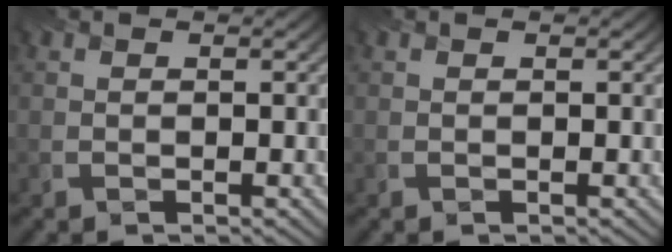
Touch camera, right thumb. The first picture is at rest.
{"total": 0.0}